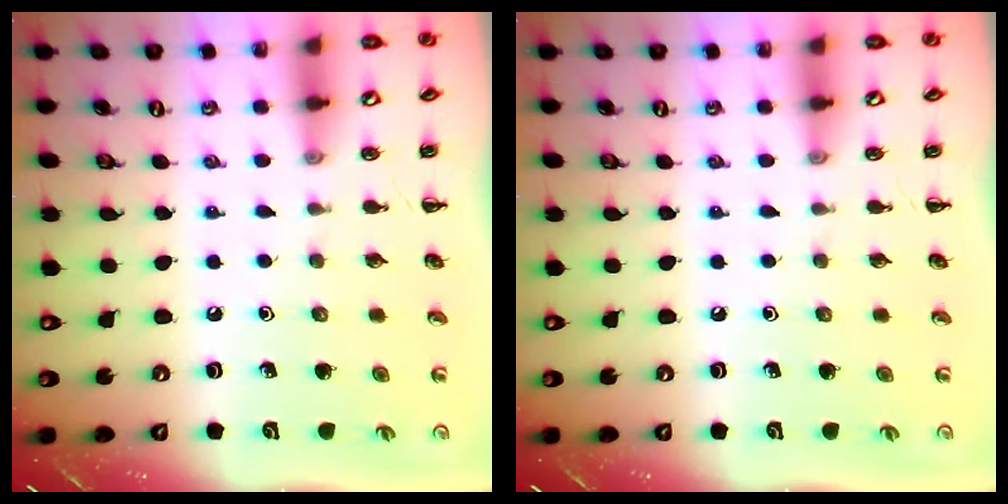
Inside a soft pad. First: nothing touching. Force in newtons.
{"total": 0.0}